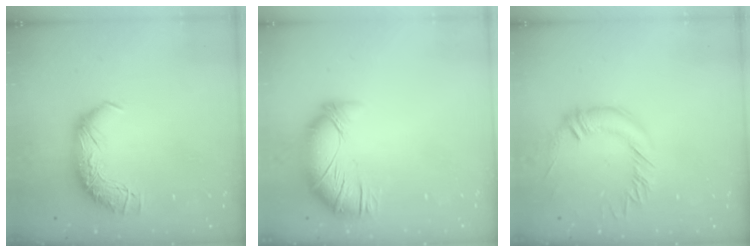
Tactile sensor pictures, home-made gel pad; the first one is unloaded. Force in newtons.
{"total": 3.4, "press": 2.8, "slide": 2.0}
{"total": 0.9, "press": 0.8, "slide": 0.4}